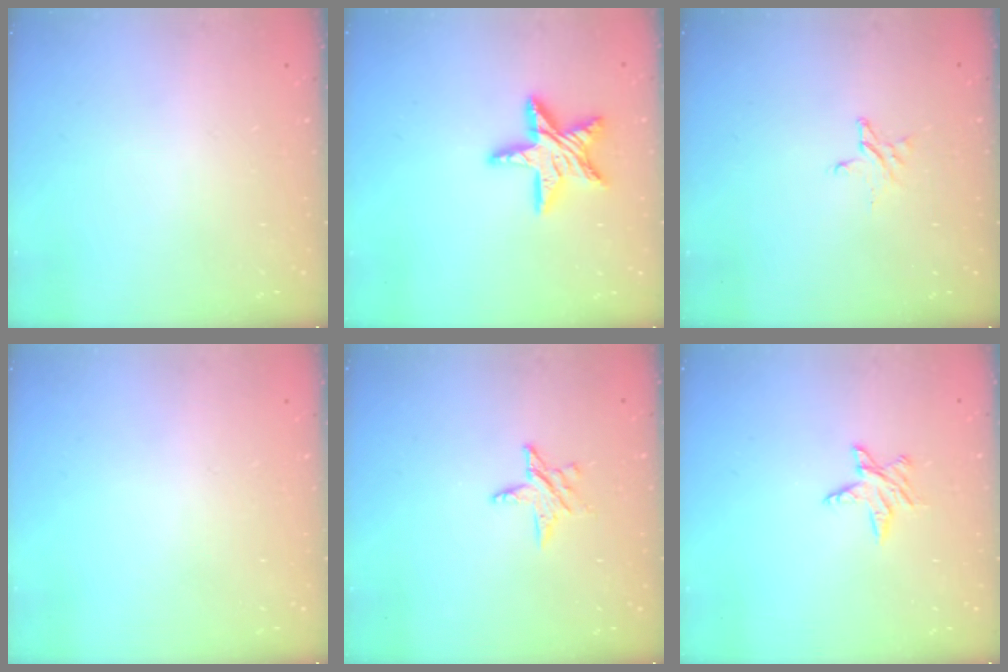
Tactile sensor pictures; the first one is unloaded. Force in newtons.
{"total": 13.9, "press": 13.9, "slide": 1.1}
{"total": 3.8, "press": 3.8, "slide": 0.3}
{"total": 0.0}
{"total": 5.4, "press": 5.4, "slide": 0.5}
{"total": 5.2, "press": 5.2, "slide": 0.6}